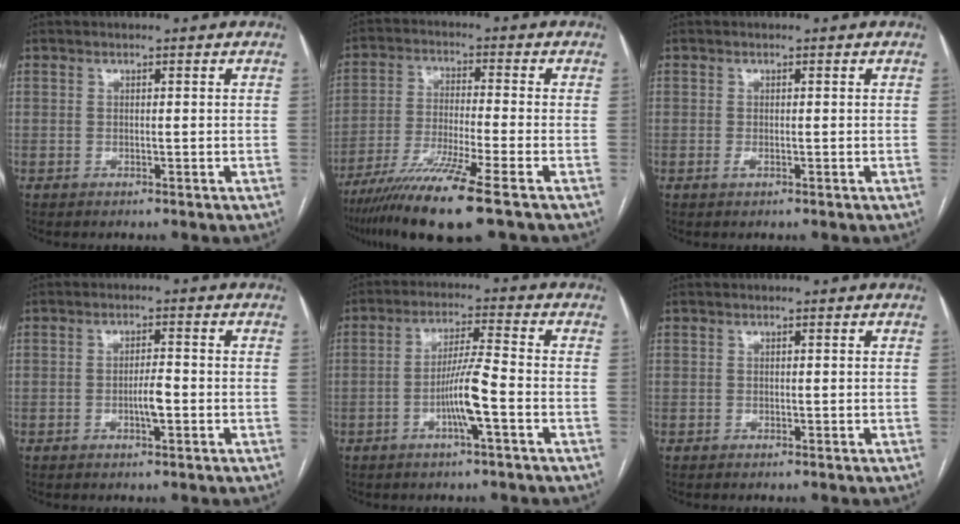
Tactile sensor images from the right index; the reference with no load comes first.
{"total": 12.3, "force": [-8.2, -0.9, 9.0], "torque": [-0.173, -0.035, -0.146]}
{"total": 0.7, "force": [-0.3, 0.3, 0.6], "torque": [-0.011, 0.000, -0.005]}
{"total": 3.1, "force": [-0.9, 0.7, 2.9], "torque": [-0.052, 0.001, -0.014]}
{"total": 7.0, "force": [-2.4, -0.3, 6.6], "torque": [-0.129, 0.002, -0.046]}
{"total": 0.0}